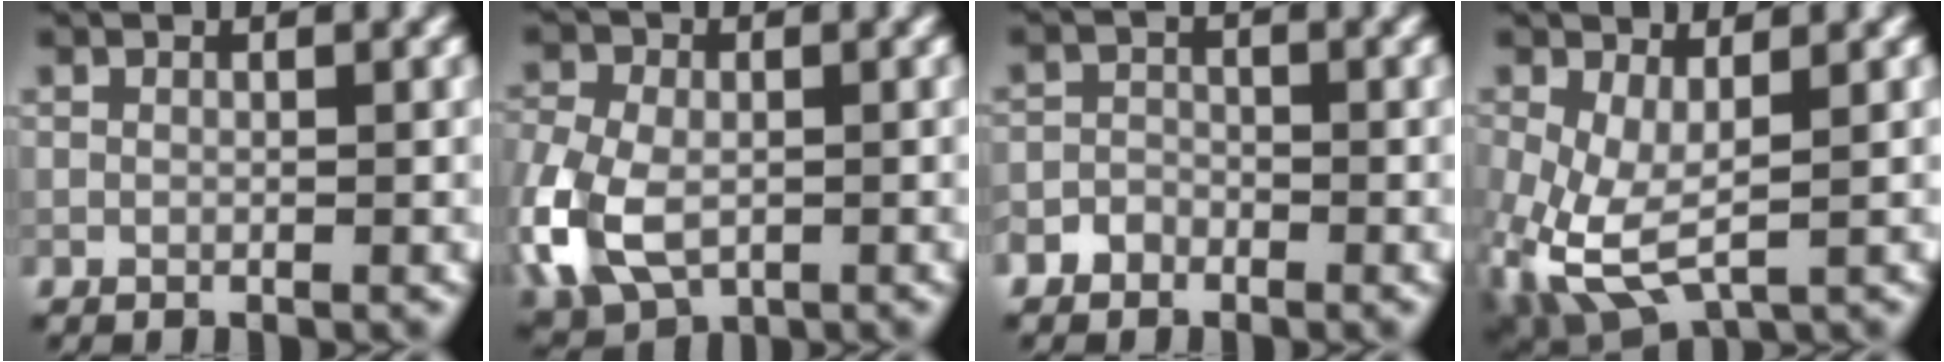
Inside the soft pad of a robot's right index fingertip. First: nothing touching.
{"total": 9.1, "force": [-2.6, 6.0, 6.3], "torque": [-0.165, -0.023, -0.057]}
{"total": 1.7, "force": [-1.2, 1.2, 0.3], "torque": [-0.001, 0.006, -0.025]}
{"total": 6.5, "force": [-1.9, 3.1, 5.4], "torque": [-0.141, -0.016, -0.031]}